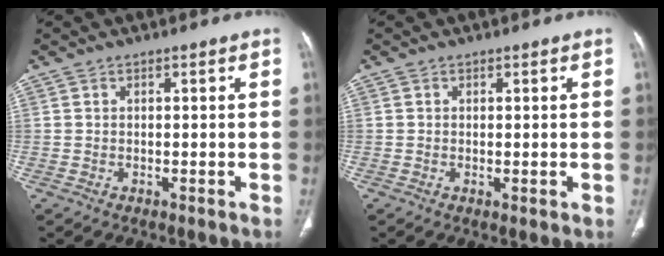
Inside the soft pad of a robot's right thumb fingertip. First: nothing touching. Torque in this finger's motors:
{"motor_torque": [-0.21, 0.22, -0.20, -0.24, -0.02]}